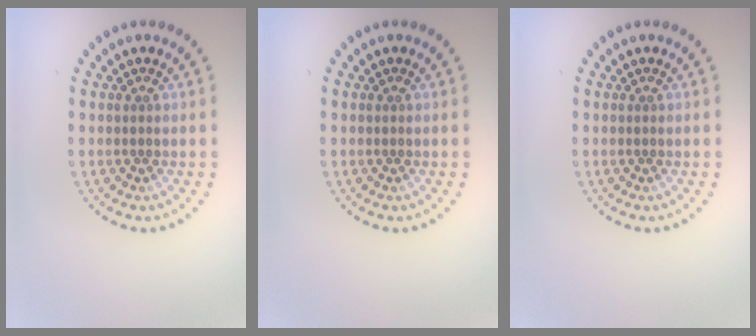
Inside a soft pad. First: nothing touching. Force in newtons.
{"total": 0.0}
{"total": 0.0}